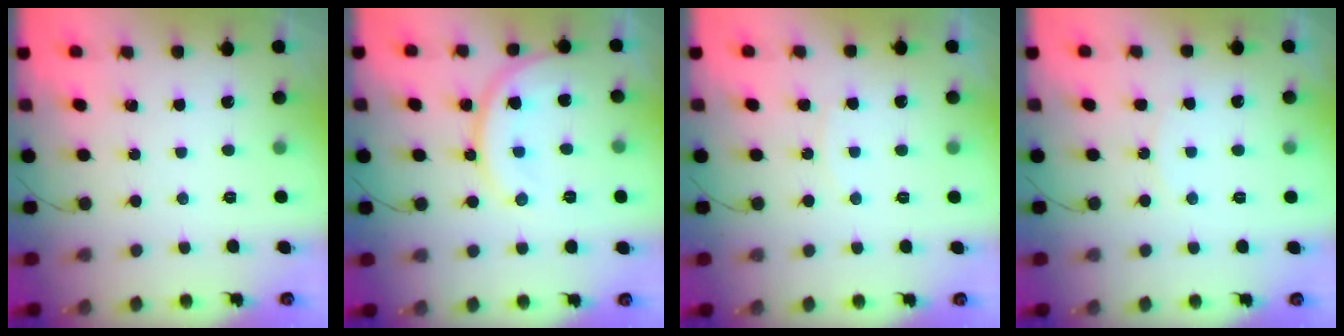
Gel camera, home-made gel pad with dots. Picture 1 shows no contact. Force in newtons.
{"total": 12.3, "press": 12.3, "slide": 0.5}
{"total": 3.4, "press": 3.4, "slide": 0.6}
{"total": 5.7, "press": 5.7, "slide": 0.7}